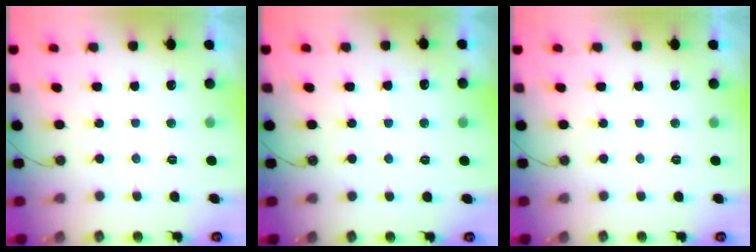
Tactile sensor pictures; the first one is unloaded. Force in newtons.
{"total": 5.0, "press": 5.0, "slide": 0.8}
{"total": 0.0}